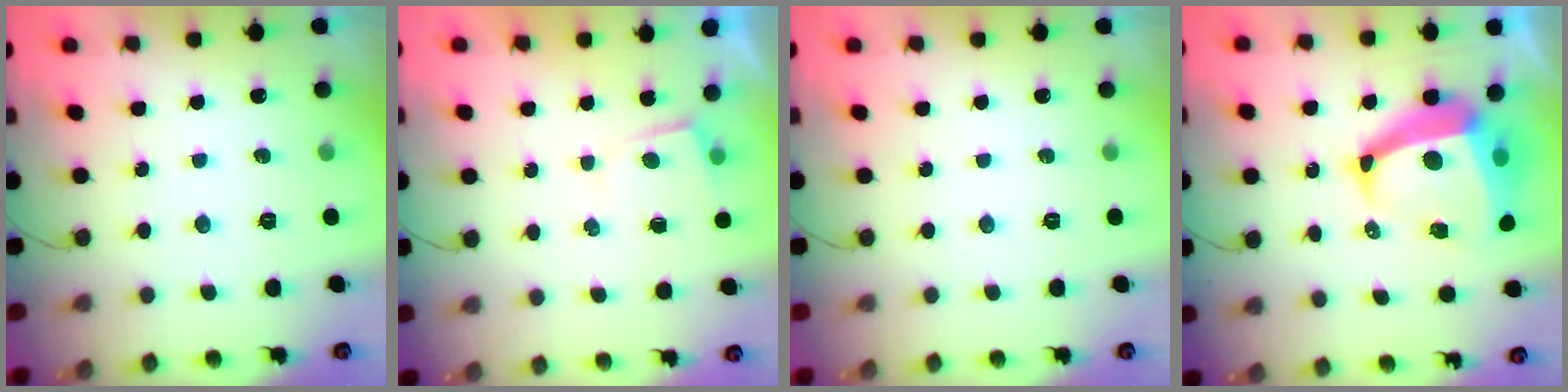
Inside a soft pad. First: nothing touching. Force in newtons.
{"total": 1.6, "press": 1.5, "slide": 0.2}
{"total": 0.0}
{"total": 13.8, "press": 13.7, "slide": 1.7}